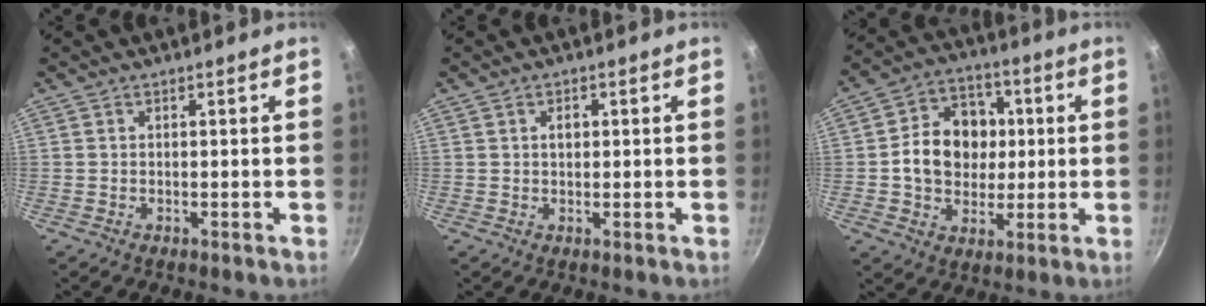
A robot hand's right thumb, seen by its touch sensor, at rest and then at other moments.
{"total": 1.9, "force": [0.4, 1.3, 1.3], "torque": [-0.013, 0.003, 0.006]}
{"total": 14.1, "force": [0.8, 11.4, 8.2], "torque": [-0.095, 0.018, 0.007]}